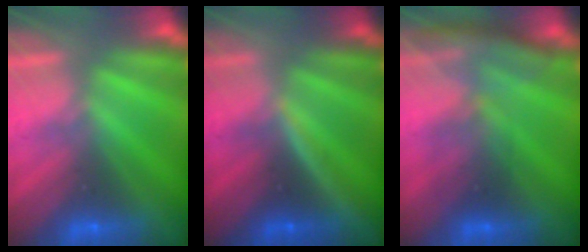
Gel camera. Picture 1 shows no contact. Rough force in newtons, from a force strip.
{"total": 3.9}
{"total": 2.8}